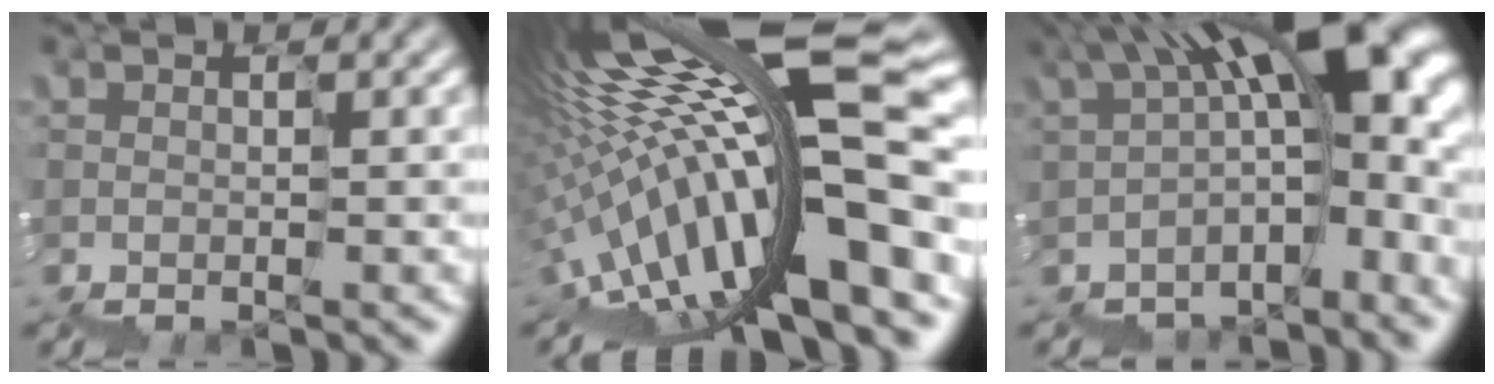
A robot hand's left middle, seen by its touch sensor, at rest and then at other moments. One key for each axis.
{"total": 16.0, "fx": -2.2, "fy": 3.6, "fz": 15.4, "tx": -0.252, "ty": 0.048, "tz": -0.055}
{"total": 11.6, "fx": 0.5, "fy": 4.7, "fz": 10.6, "tx": -0.155, "ty": 0.032, "tz": 0.020}